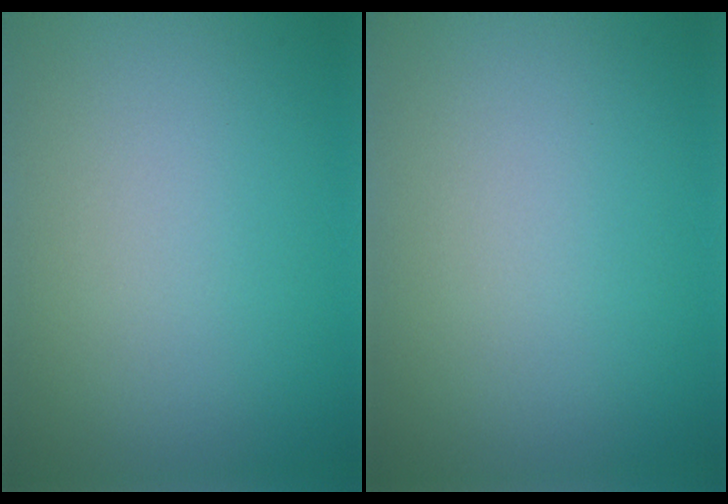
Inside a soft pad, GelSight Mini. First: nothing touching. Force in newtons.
{"total": 0.0}